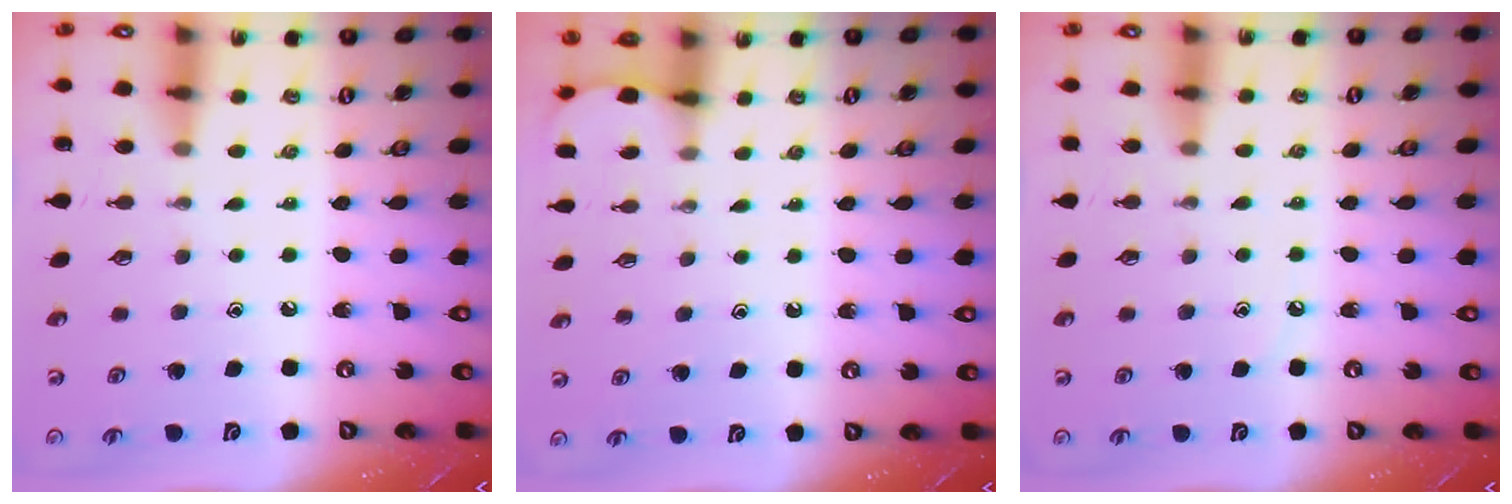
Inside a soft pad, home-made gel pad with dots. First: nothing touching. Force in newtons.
{"total": 1.7, "press": 1.6, "slide": 0.2}
{"total": 3.8, "press": 3.7, "slide": 0.5}